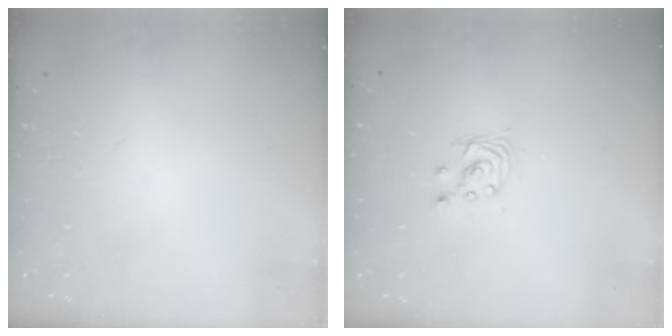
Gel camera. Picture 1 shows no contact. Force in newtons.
{"total": 2.9, "press": 2.9, "slide": 0.2}